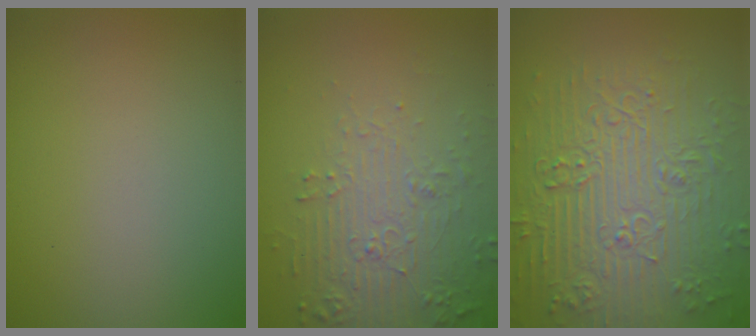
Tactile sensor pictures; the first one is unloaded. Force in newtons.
{"total": 5.7, "press": 3.8, "slide": 4.2}
{"total": 9.3, "press": 6.9, "slide": 6.3}